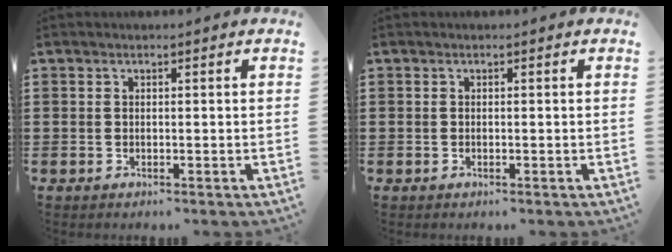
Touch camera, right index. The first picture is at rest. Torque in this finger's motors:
{"motor_torque": [-0.07, 0.07, 0.00, 0.01]}